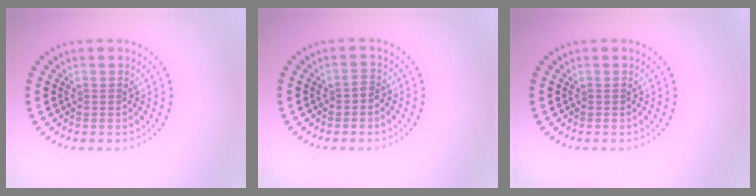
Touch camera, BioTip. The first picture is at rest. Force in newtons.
{"total": 1.0, "press": 0.9, "slide": 0.4}
{"total": 0.0}